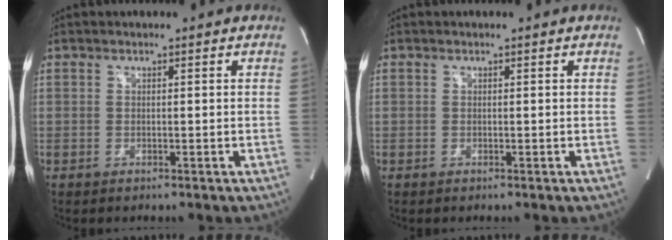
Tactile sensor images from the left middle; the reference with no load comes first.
{"total": 0.0}